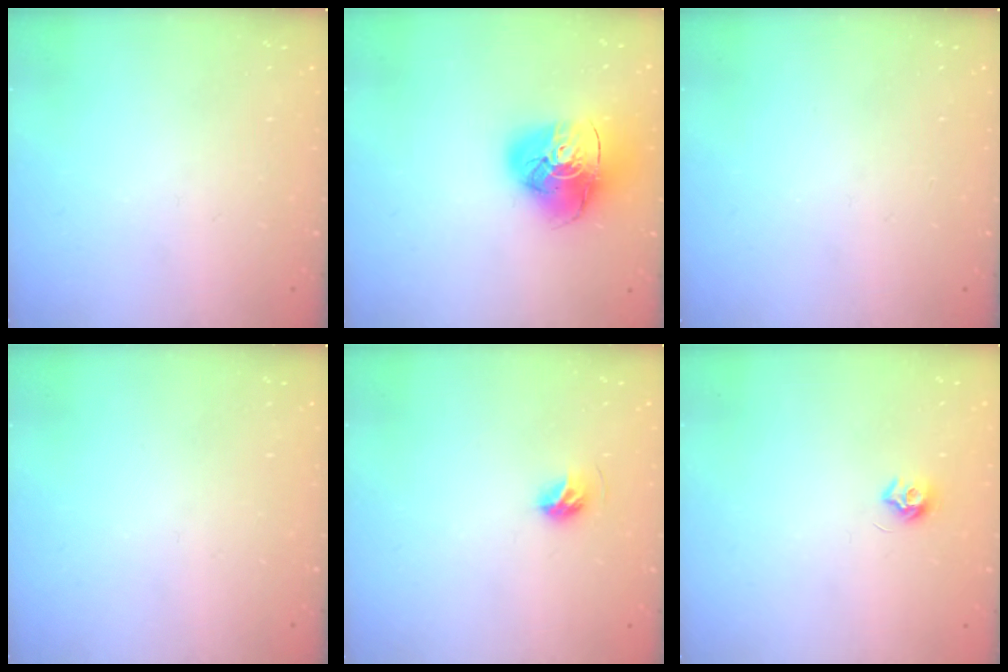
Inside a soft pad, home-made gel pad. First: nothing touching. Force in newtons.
{"total": 13.8, "press": 13.7, "slide": 1.4}
{"total": 0.0}
{"total": 0.0}
{"total": 5.3, "press": 5.2, "slide": 0.9}
{"total": 6.4, "press": 6.3, "slide": 0.6}